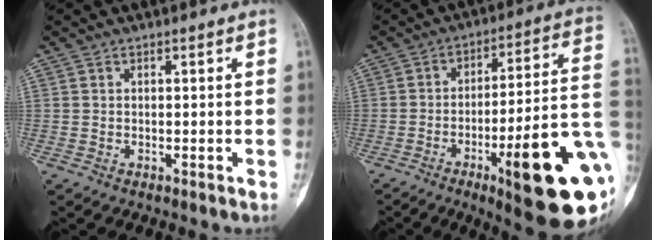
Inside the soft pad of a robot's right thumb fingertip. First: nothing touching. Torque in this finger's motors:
{"motor_torque": [3.12, 1.89, 1.37, -1.41, 0.52]}